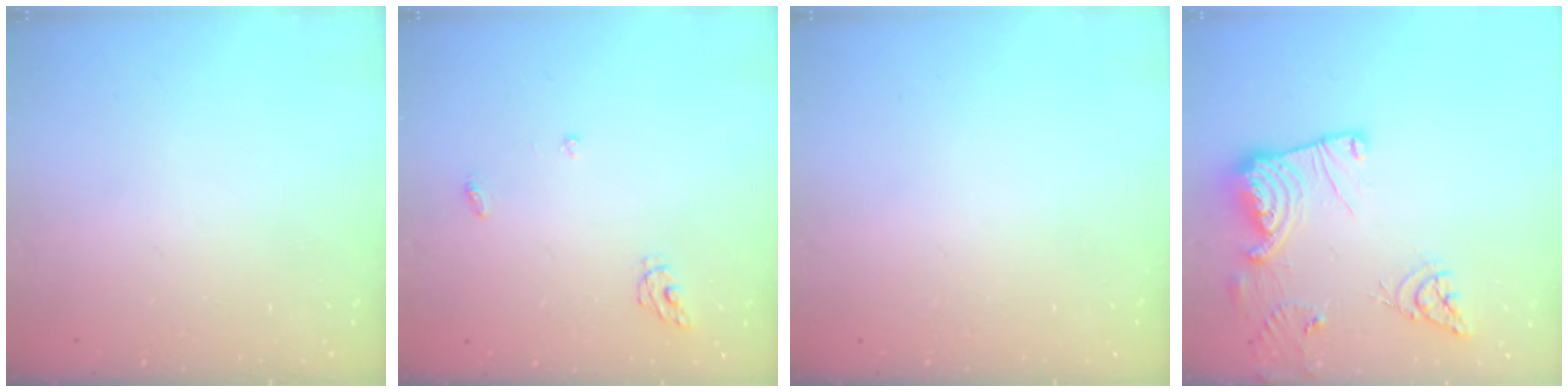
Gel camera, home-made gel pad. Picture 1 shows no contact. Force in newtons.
{"total": 4.9, "press": 4.9, "slide": 0.4}
{"total": 0.0}
{"total": 18.1, "press": 18.0, "slide": 1.7}